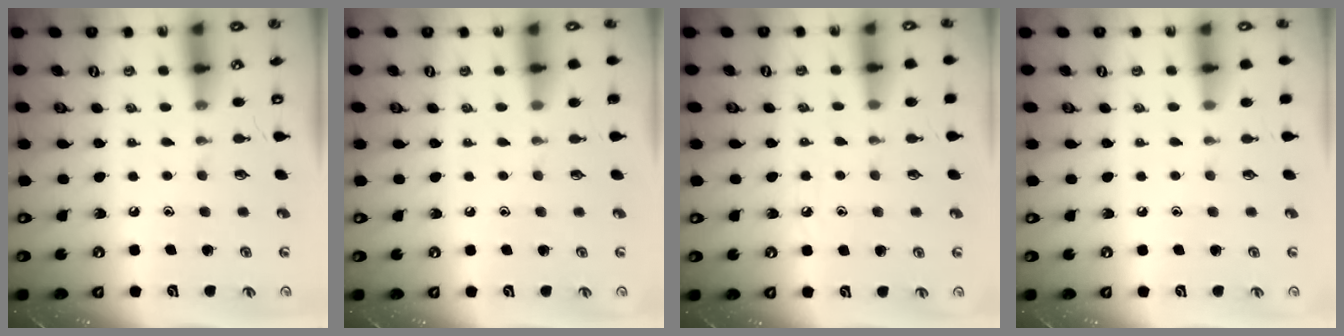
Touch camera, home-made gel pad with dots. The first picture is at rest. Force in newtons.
{"total": 0.0}
{"total": 3.5, "press": 3.4, "slide": 0.5}
{"total": 2.3, "press": 2.2, "slide": 0.4}